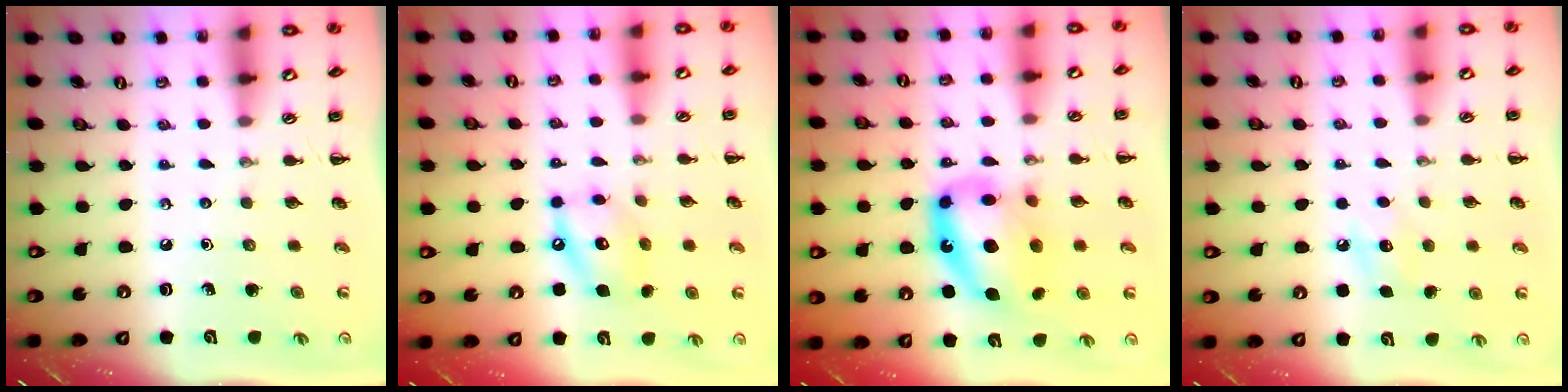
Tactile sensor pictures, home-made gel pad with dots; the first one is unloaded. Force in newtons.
{"total": 11.5, "press": 11.3, "slide": 2.0}
{"total": 14.0, "press": 13.6, "slide": 3.3}
{"total": 7.8, "press": 7.6, "slide": 1.7}